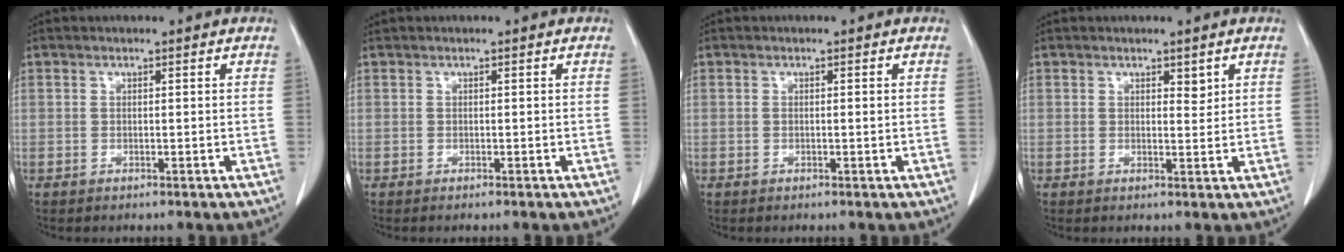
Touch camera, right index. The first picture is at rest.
{"total": 0.0}
{"total": 0.6, "force": [0.0, 0.1, 0.6], "torque": [-0.012, -0.001, 0.002]}
{"total": 1.4, "force": [0.9, 0.7, 0.9], "torque": [-0.010, -0.007, 0.014]}